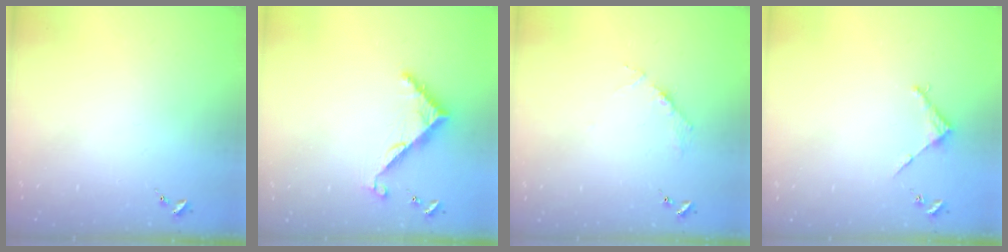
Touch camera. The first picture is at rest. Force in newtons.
{"total": 7.8, "press": 7.8, "slide": 0.1}
{"total": 3.6, "press": 3.6, "slide": 0.4}
{"total": 2.9, "press": 2.8, "slide": 0.2}